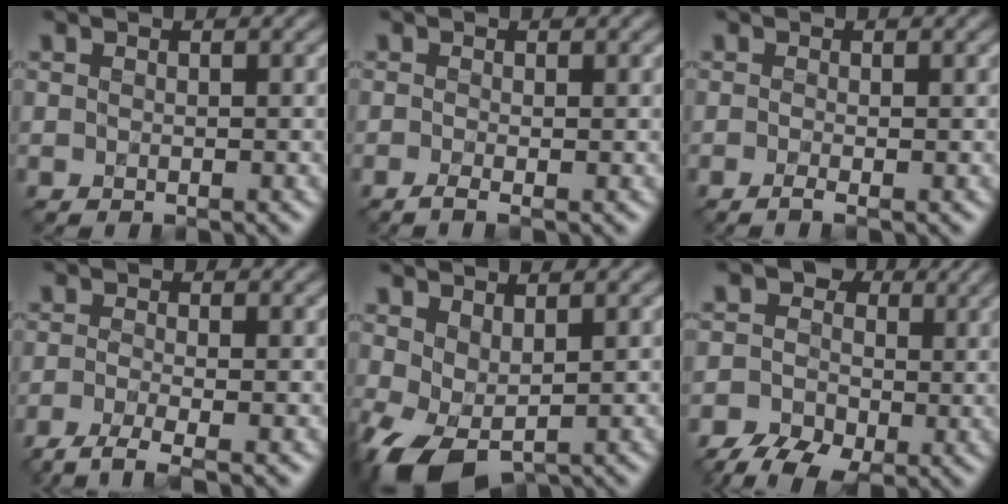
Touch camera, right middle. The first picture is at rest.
{"total": 0.9, "force": [-0.3, 0.2, 0.8], "torque": [-0.016, -0.003, -0.014]}
{"total": 0.7, "force": [-0.3, 0.1, 0.7], "torque": [-0.011, -0.002, -0.012]}
{"total": 2.9, "force": [-1.8, 0.7, 2.2], "torque": [-0.043, -0.004, -0.047]}
{"total": 4.3, "force": [-0.4, 2.5, 3.4], "torque": [-0.083, -0.002, -0.003]}
{"total": 7.3, "force": [-1.8, 5.7, 4.2], "torque": [-0.048, 0.000, -0.033]}